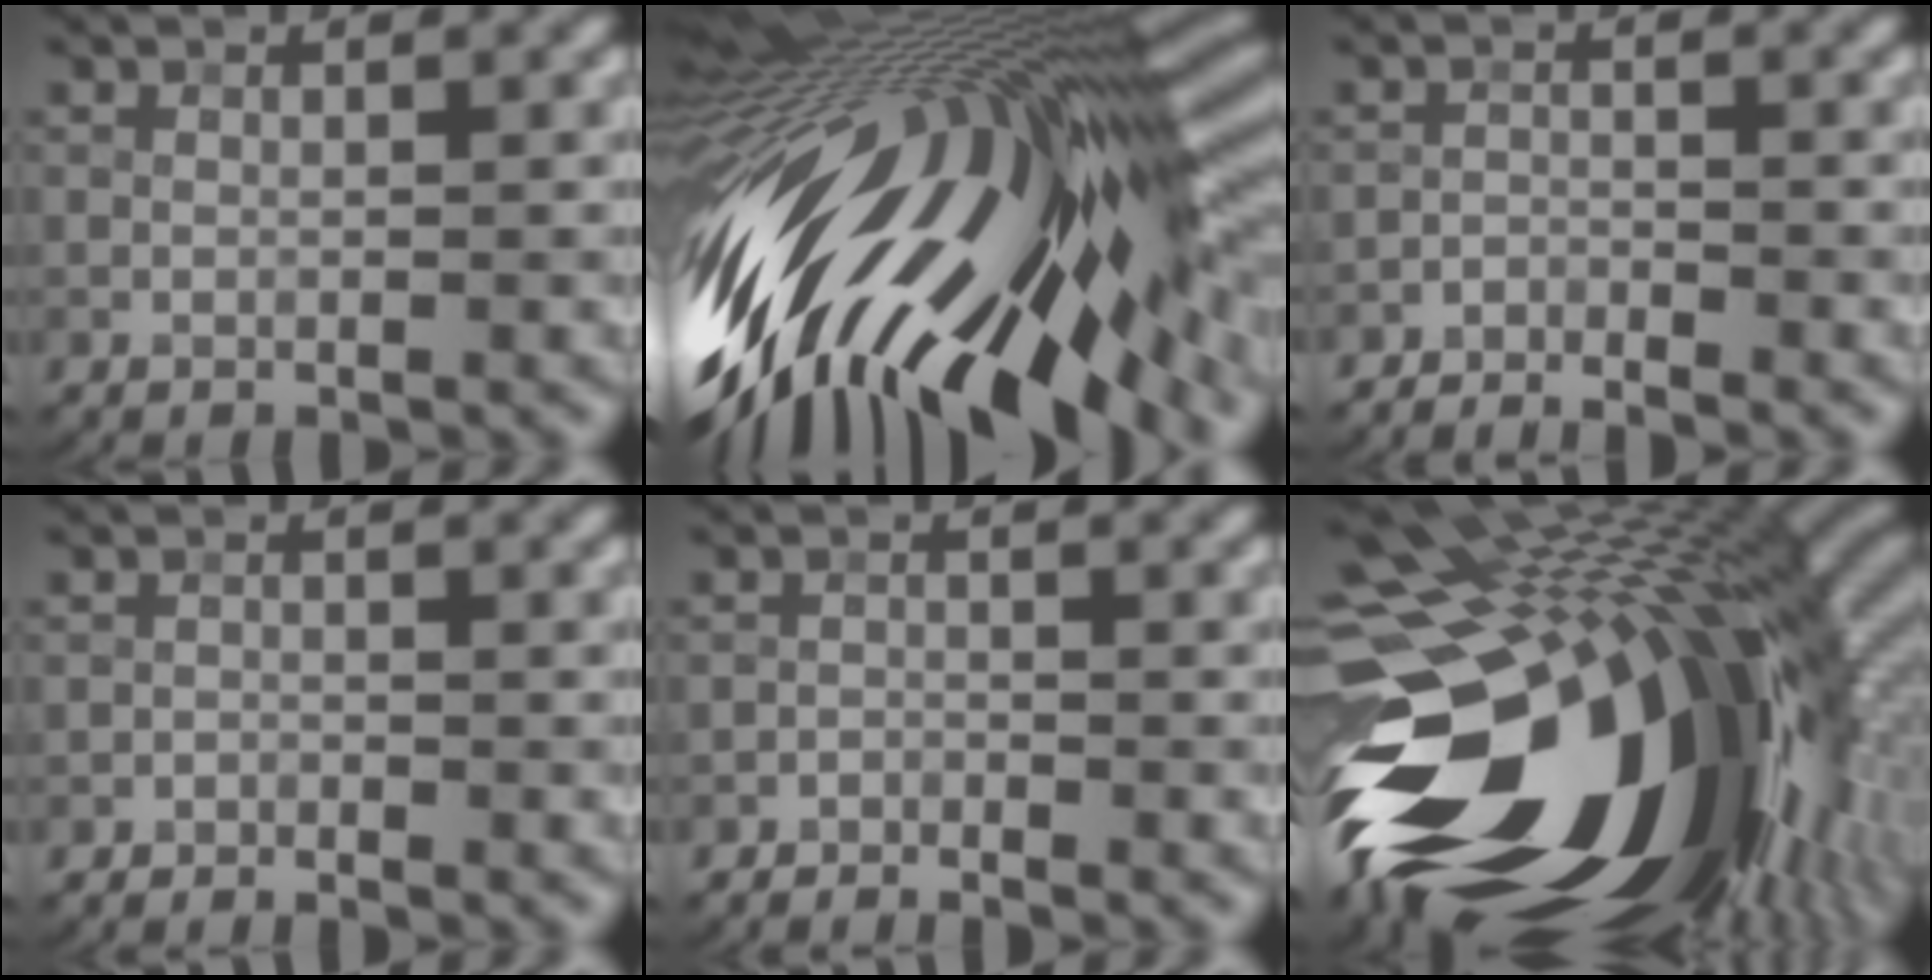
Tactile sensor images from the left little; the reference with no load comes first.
{"total": 20.0, "force": [-3.2, 7.5, 18.3], "torque": [-0.328, -0.029, -0.075]}
{"total": 2.5, "force": [-2.4, 0.2, 0.0], "torque": [0.000, 0.000, -0.048]}
{"total": 1.2, "force": [-1.2, 0.1, -0.1], "torque": [0.004, 0.001, -0.025]}
{"total": 1.8, "force": [-1.8, 0.2, 0.0], "torque": [-0.001, 0.004, -0.036]}
{"total": 21.9, "force": [-5.6, 12.7, 16.9], "torque": [-0.339, -0.066, -0.074]}